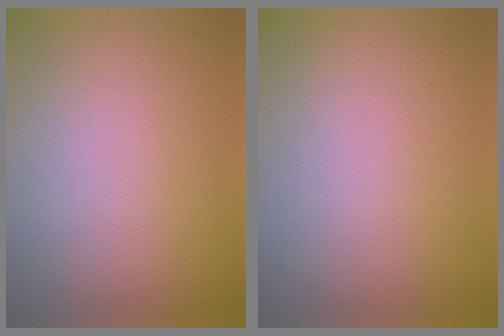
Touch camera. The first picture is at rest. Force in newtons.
{"total": 0.0}